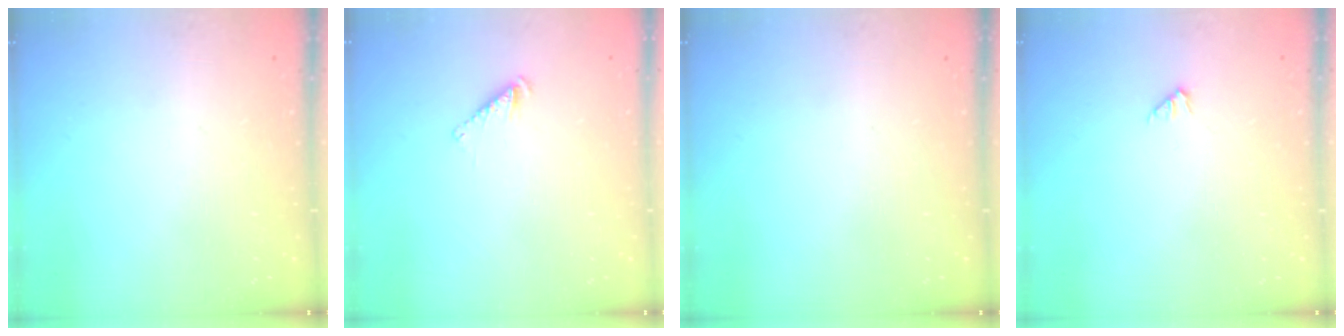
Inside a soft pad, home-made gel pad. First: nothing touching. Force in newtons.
{"total": 2.5, "press": 2.5, "slide": 0.5}
{"total": 0.0}
{"total": 0.0}